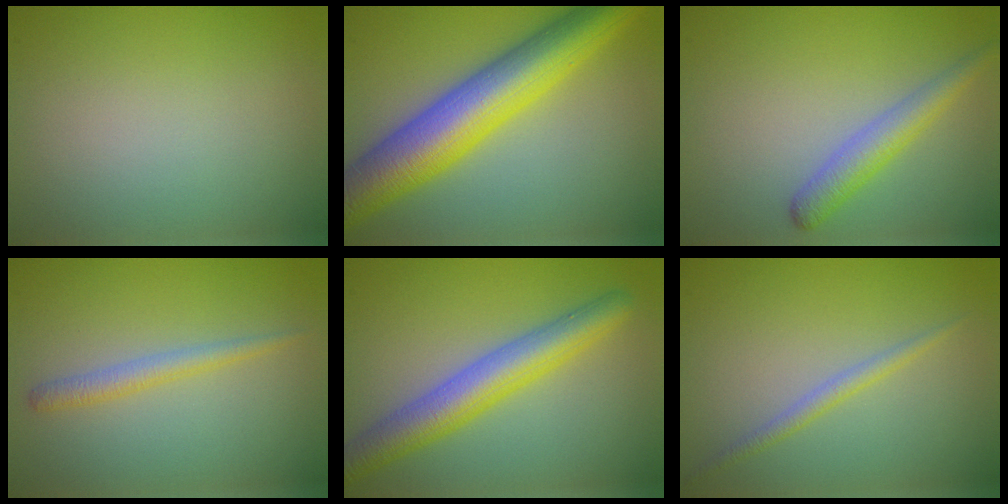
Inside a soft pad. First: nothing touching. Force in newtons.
{"total": 10.1, "press": 10.1, "slide": 0.2}
{"total": 2.8, "press": 2.8, "slide": 0.1}
{"total": 1.7, "press": 1.7, "slide": 0.0}
{"total": 5.6, "press": 5.6, "slide": 0.2}
{"total": 1.4, "press": 1.4, "slide": 0.1}